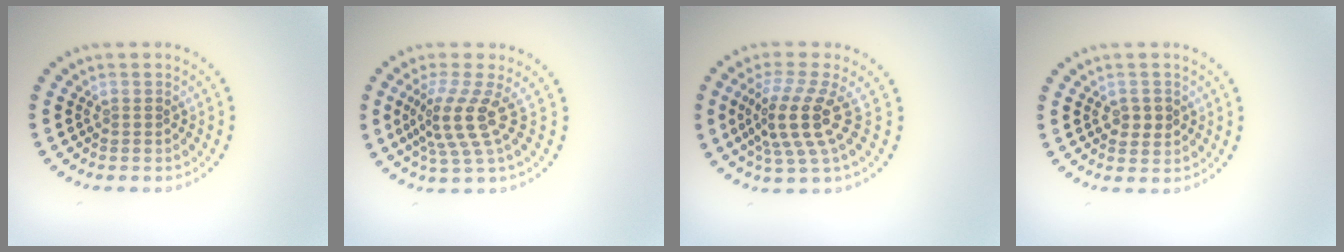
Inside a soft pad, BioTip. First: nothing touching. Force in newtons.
{"total": 3.9, "press": 2.8, "slide": 2.7}
{"total": 4.4, "press": 3.4, "slide": 2.8}
{"total": 1.8, "press": 1.8, "slide": 0.2}